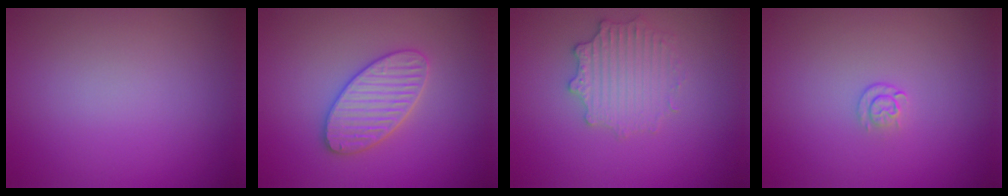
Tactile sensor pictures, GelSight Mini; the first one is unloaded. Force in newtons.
{"total": 3.5, "press": 3.5, "slide": 0.3}
{"total": 2.7, "press": 2.6, "slide": 0.5}
{"total": 1.1, "press": 0.6, "slide": 0.9}